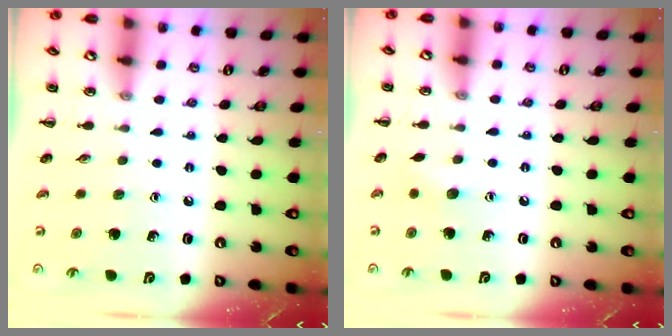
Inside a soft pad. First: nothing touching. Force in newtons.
{"total": 3.8, "press": 3.6, "slide": 1.0}